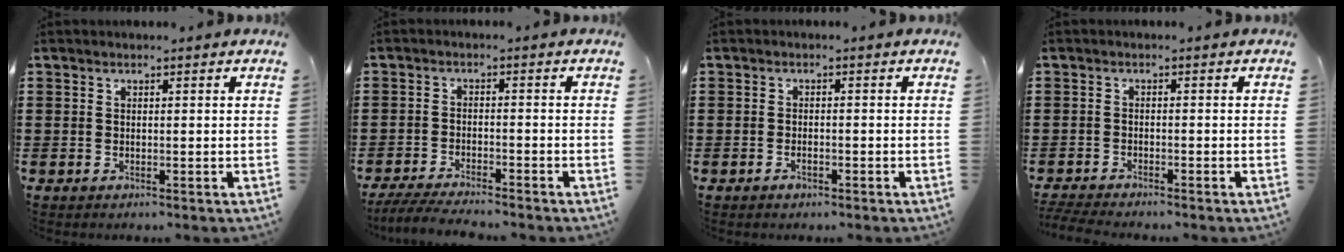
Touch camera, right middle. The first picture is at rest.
{"total": 4.0, "force": [-3.8, 0.1, 1.2], "torque": [-0.034, -0.011, -0.080]}
{"total": 1.2, "force": [-0.8, 0.4, 0.9], "torque": [-0.019, -0.004, -0.014]}
{"total": 2.2, "force": [-2.1, 0.1, 0.4], "torque": [-0.016, -0.003, -0.046]}